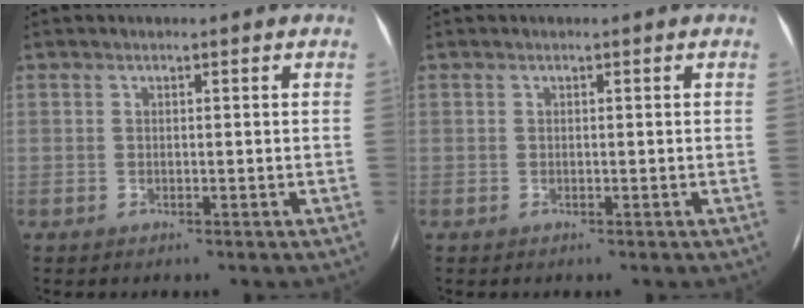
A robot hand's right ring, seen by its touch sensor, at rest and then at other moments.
{"total": 0.0}